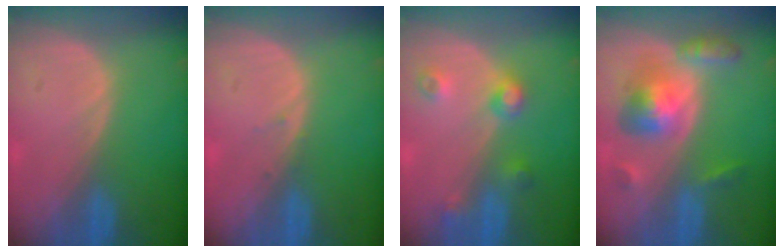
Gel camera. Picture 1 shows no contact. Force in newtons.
{"total": 0.7, "press": 0.4, "slide": 0.5}
{"total": 4.5, "press": 4.0, "slide": 2.1}
{"total": 7.2, "press": 7.2, "slide": 0.5}